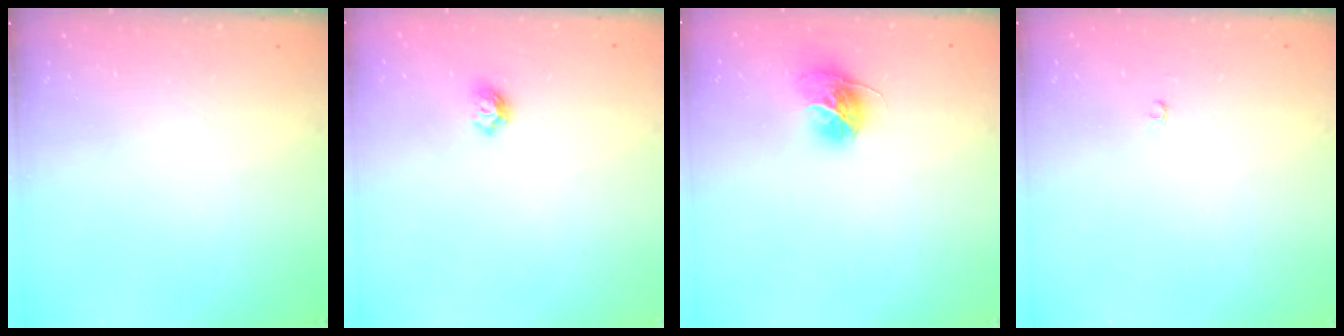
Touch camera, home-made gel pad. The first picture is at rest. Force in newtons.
{"total": 5.5, "press": 5.5, "slide": 0.8}
{"total": 11.2, "press": 11.2, "slide": 1.1}
{"total": 2.0, "press": 2.0, "slide": 0.4}